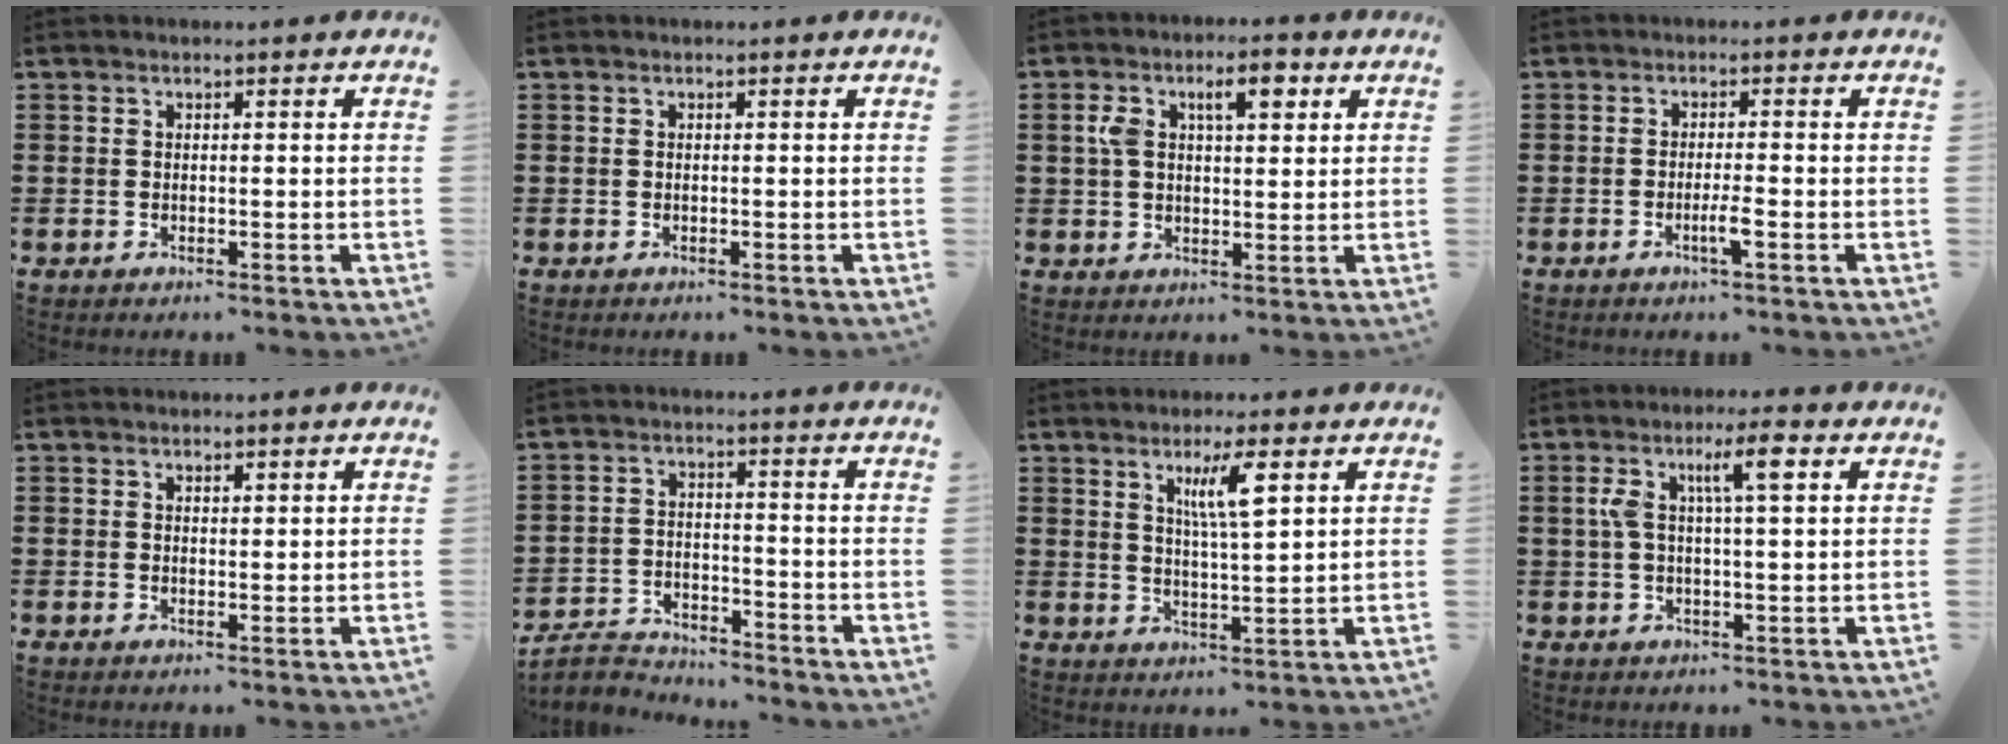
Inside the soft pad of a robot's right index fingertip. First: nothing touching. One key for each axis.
{"total": 0.0}
{"total": 6.4, "fx": 2.4, "fy": 2.9, "fz": 5.2, "tx": -0.087, "ty": 0.005, "tz": 0.033}
{"total": 3.0, "fx": -1.4, "fy": 0.0, "fz": 2.7, "tx": -0.044, "ty": -0.003, "tz": -0.025}
{"total": 1.0, "fx": 0.8, "fy": 0.5, "fz": 0.3, "tx": -0.006, "ty": 0.004, "tz": 0.014}
{"total": 3.3, "fx": -3.1, "fy": 0.9, "fz": 0.4, "tx": -0.028, "ty": 0.002, "tz": -0.071}
{"total": 6.0, "fx": 2.8, "fy": 1.0, "fz": 5.2, "tx": -0.101, "ty": 0.005, "tz": 0.042}
{"total": 6.8, "fx": 2.1, "fy": 1.3, "fz": 6.4, "tx": -0.122, "ty": 0.002, "tz": 0.030}